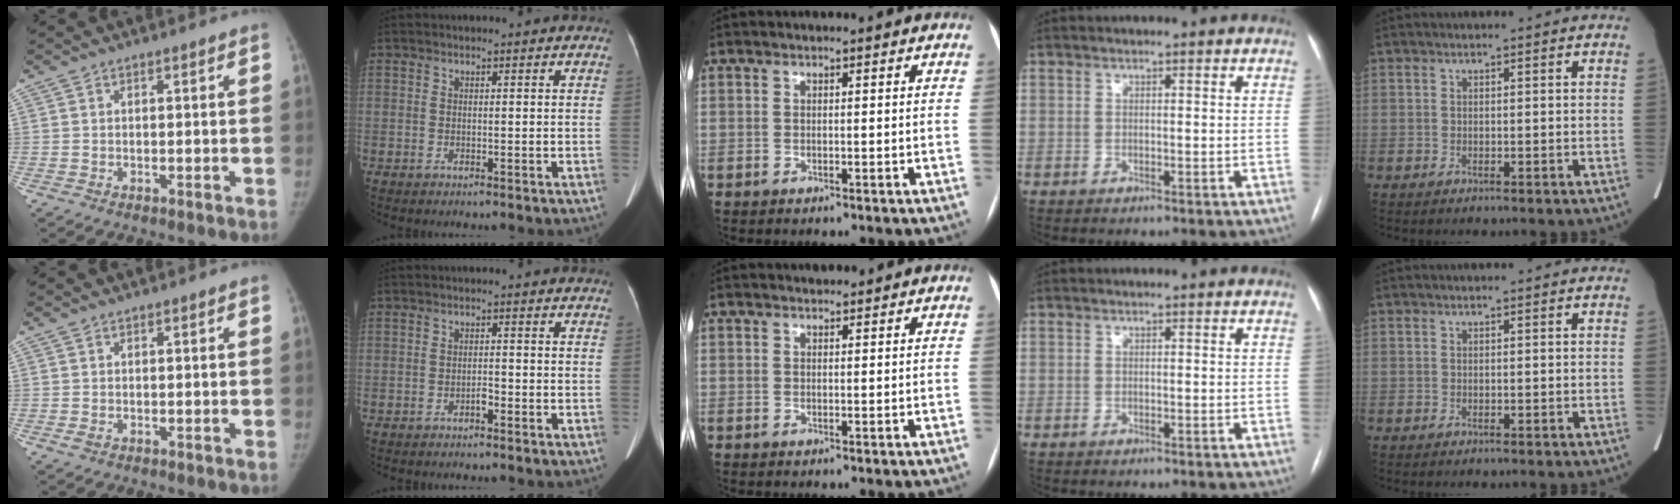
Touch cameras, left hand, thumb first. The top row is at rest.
{"thumb": {"total": 1.0, "force": [-0.1, 0.8, 0.6], "torque": [-0.018, -0.003, -0.001]}, "index": {"total": 1.4, "force": [-1.1, 0.4, 0.8], "torque": [-0.012, 0.003, -0.017]}, "middle": {"total": 1.3, "force": [1.2, 0.4, 0.3], "torque": [-0.010, 0.011, 0.020]}}